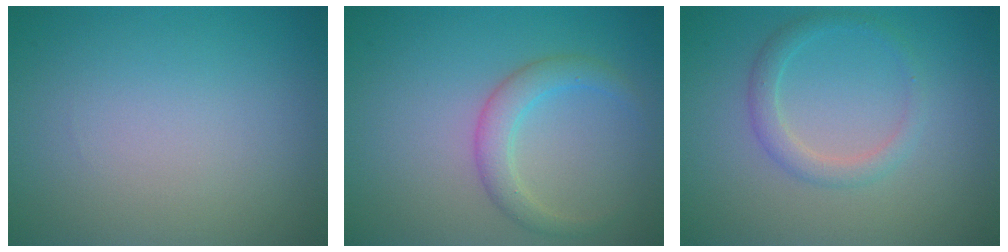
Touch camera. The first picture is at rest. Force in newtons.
{"total": 2.0, "press": 2.0, "slide": 0.2}
{"total": 2.0, "press": 2.0, "slide": 0.0}